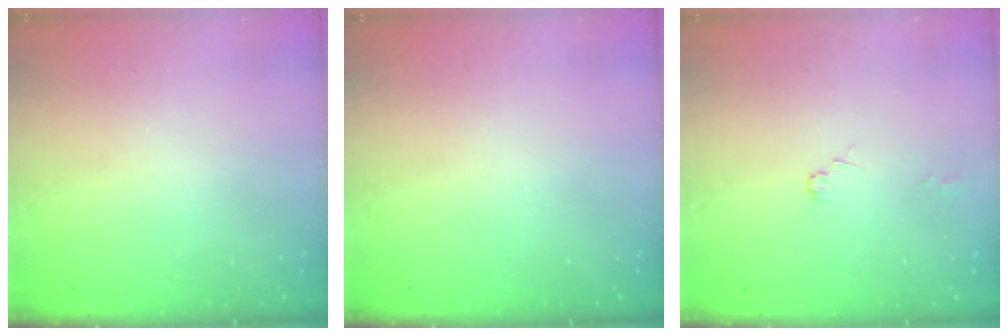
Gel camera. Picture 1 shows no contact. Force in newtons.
{"total": 0.0}
{"total": 0.9, "press": 0.8, "slide": 0.2}